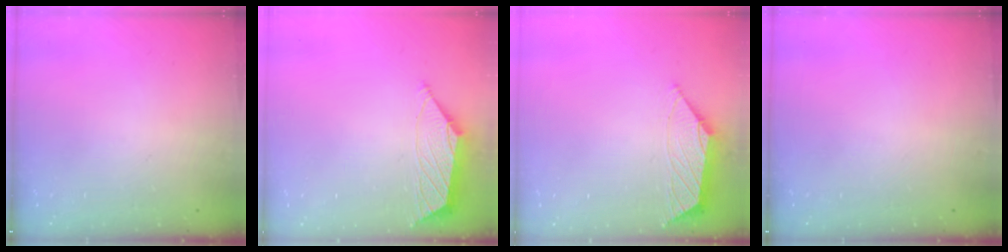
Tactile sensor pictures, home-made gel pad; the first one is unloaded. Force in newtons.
{"total": 1.2, "press": 1.2, "slide": 0.2}
{"total": 0.9, "press": 0.8, "slide": 0.4}
{"total": 0.0}